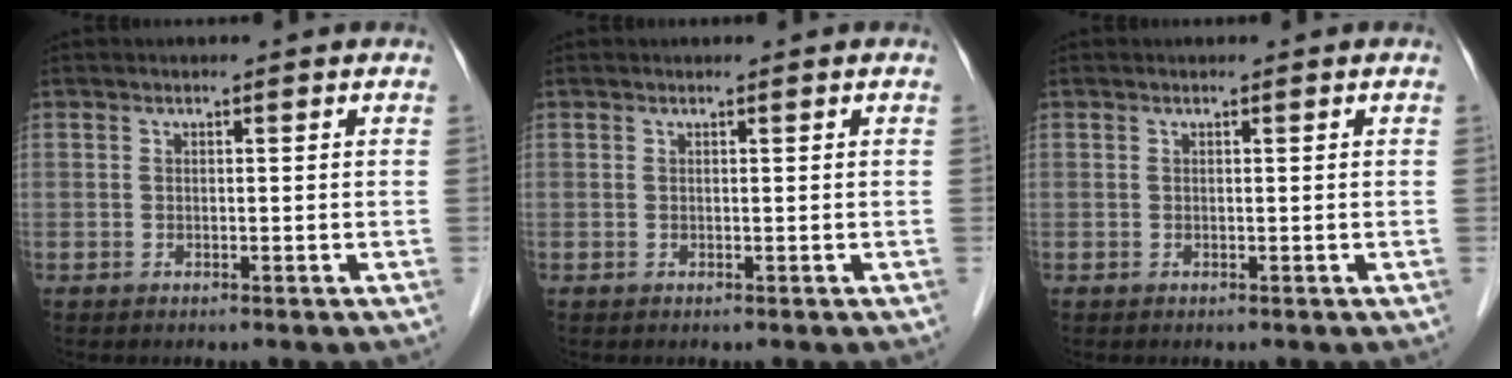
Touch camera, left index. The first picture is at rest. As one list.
[{"total": 0.0}, {"total": 0.0}]